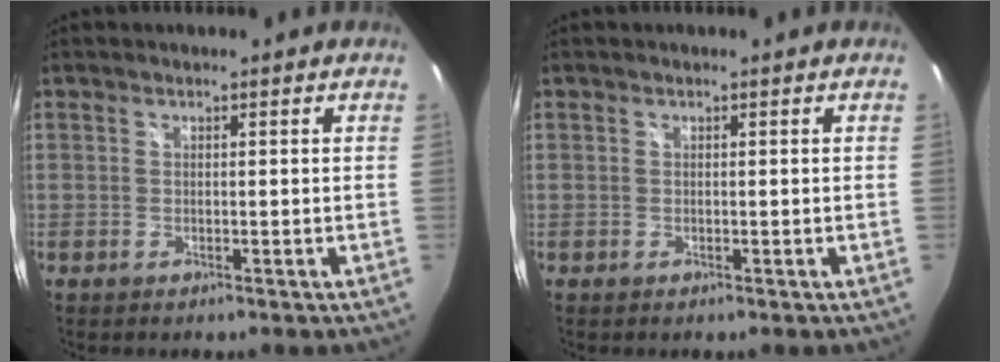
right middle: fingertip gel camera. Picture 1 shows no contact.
{"total": 0.0}